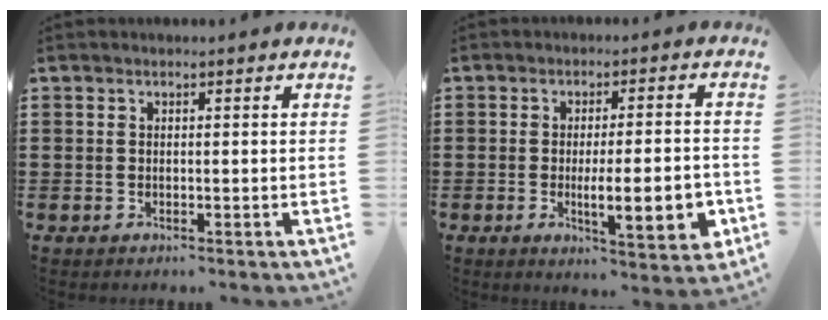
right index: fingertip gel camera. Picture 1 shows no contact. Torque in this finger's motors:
{"motor_torque": [1.69, -0.45, 0.32, 0.14]}